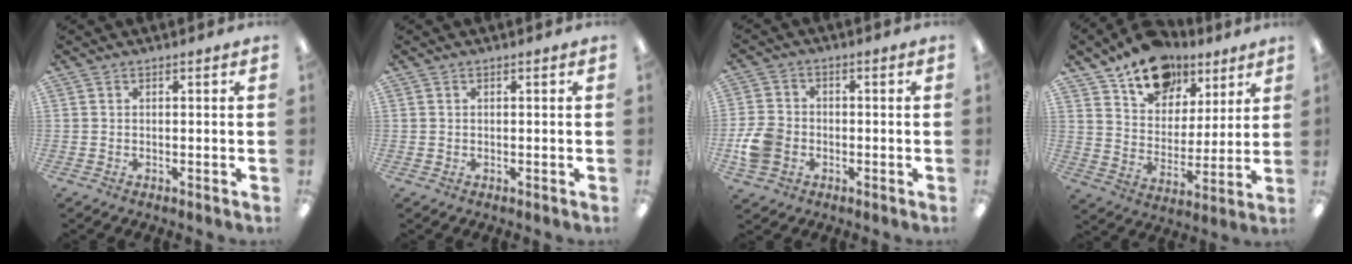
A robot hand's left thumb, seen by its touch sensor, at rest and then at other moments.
{"total": 0.5, "force": [0.2, 0.5, 0.1], "torque": [-0.002, 0.005, 0.002]}
{"total": 8.1, "force": [-2.1, 6.6, 4.3], "torque": [-0.088, 0.015, -0.039]}
{"total": 14.5, "force": [10.5, 8.7, 4.7], "torque": [-0.075, -0.065, 0.194]}